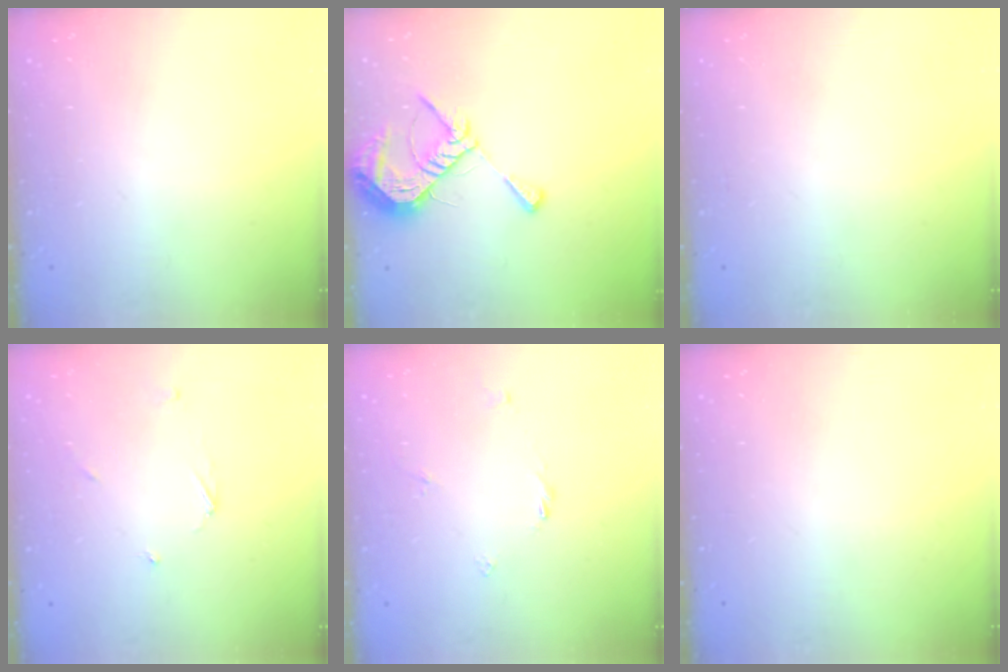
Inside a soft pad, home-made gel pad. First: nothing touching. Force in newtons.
{"total": 9.4, "press": 9.4, "slide": 0.3}
{"total": 0.0}
{"total": 2.4, "press": 2.4, "slide": 0.2}
{"total": 1.8, "press": 1.8, "slide": 0.5}
{"total": 0.0}